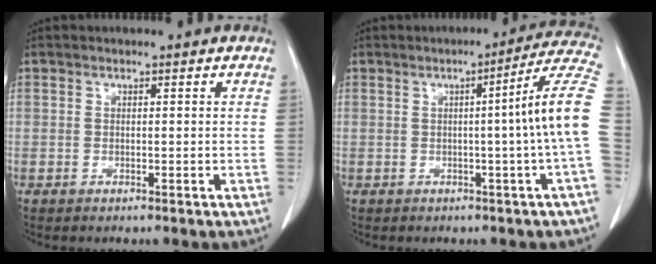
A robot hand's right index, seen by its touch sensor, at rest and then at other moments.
{"total": 10.4, "force": [-0.5, -2.2, 10.2], "torque": [-0.118, 0.010, -0.013]}